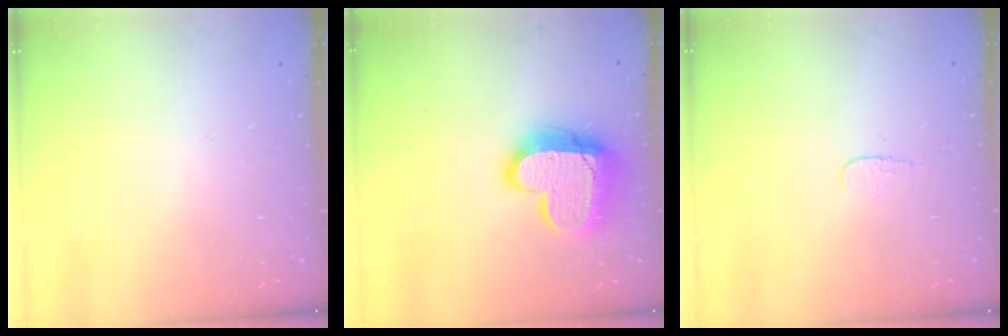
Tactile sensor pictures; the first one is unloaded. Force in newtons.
{"total": 19.3, "press": 19.2, "slide": 1.6}
{"total": 3.6, "press": 3.5, "slide": 0.4}